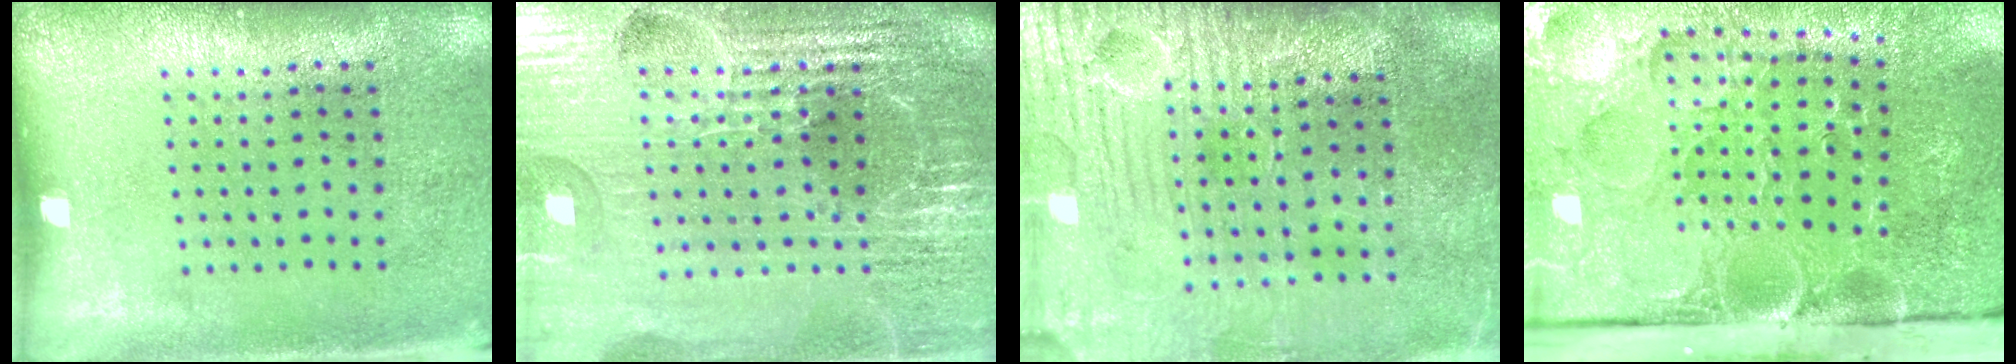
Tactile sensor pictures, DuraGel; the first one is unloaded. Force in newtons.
{"total": 6.9, "press": 6.0, "slide": 3.5}
{"total": 4.4, "press": 4.0, "slide": 2.0}
{"total": 5.3, "press": 4.2, "slide": 3.3}